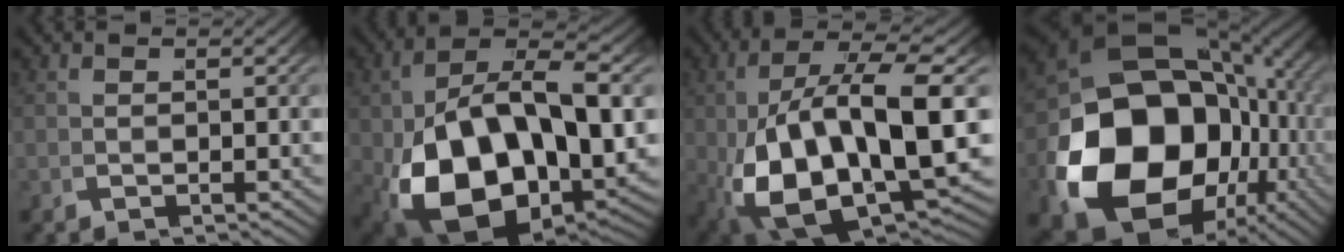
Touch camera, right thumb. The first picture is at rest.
{"total": 19.8, "force": [-2.3, 12.7, 15.1], "torque": [-0.299, -0.069, 0.002]}
{"total": 18.0, "force": [-2.6, 10.8, 14.2], "torque": [-0.291, -0.056, -0.003]}
{"total": 24.8, "force": [-3.2, 16.7, 18.1], "torque": [-0.350, -0.059, -0.021]}